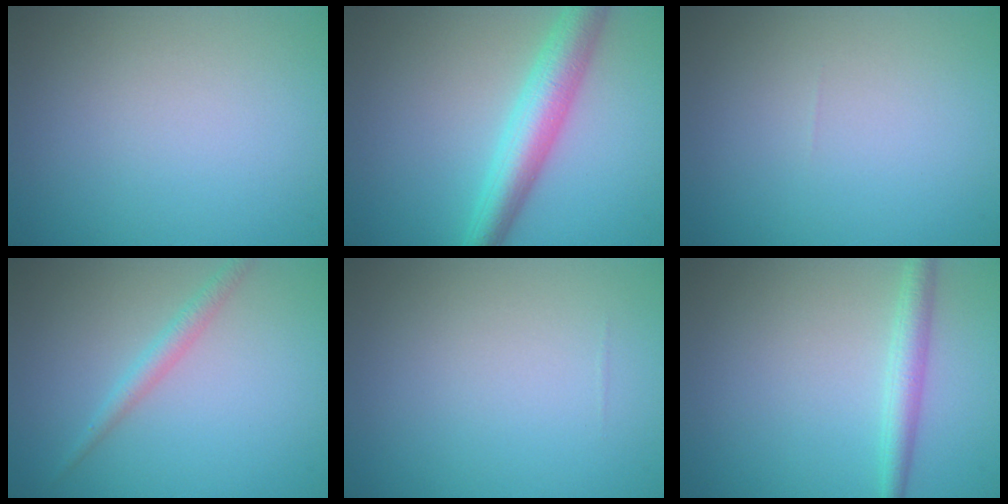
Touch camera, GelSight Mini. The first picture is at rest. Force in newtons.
{"total": 5.0, "press": 5.0, "slide": 0.1}
{"total": 0.0}
{"total": 1.6, "press": 1.6, "slide": 0.1}
{"total": 0.0}
{"total": 2.4, "press": 2.4, "slide": 0.0}